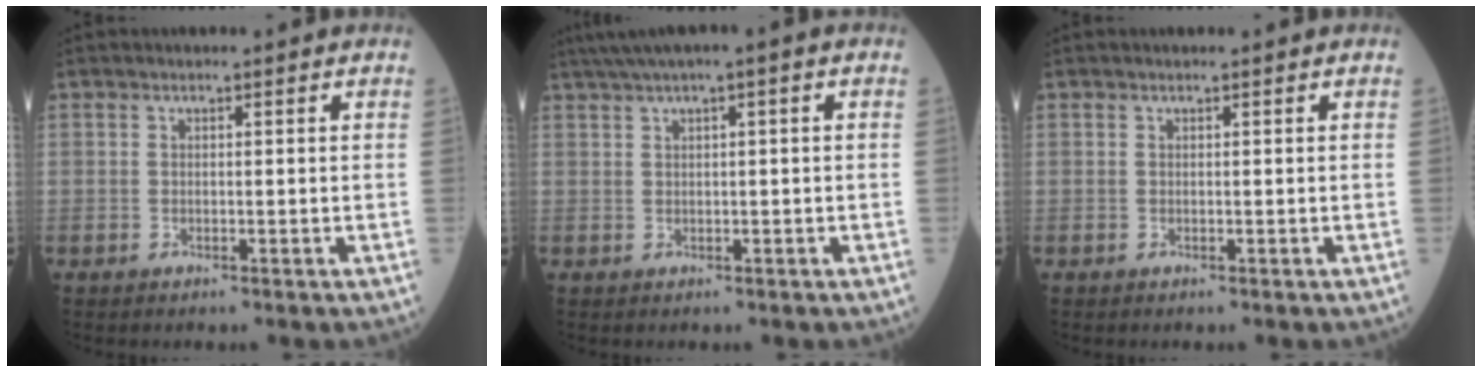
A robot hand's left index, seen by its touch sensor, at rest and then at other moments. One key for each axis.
{"total": 4.9, "fx": 2.5, "fy": 0.2, "fz": 4.2, "tx": -0.081, "ty": 0.028, "tz": 0.045}
{"total": 0.0}